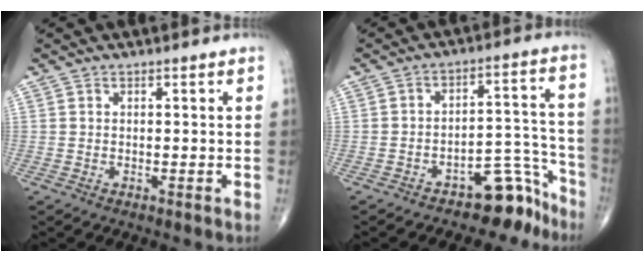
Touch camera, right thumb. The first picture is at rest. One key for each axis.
{"total": 9.0, "fx": -7.1, "fy": 4.2, "fz": 3.7, "tx": -0.001, "ty": 0.107, "tz": -0.107}